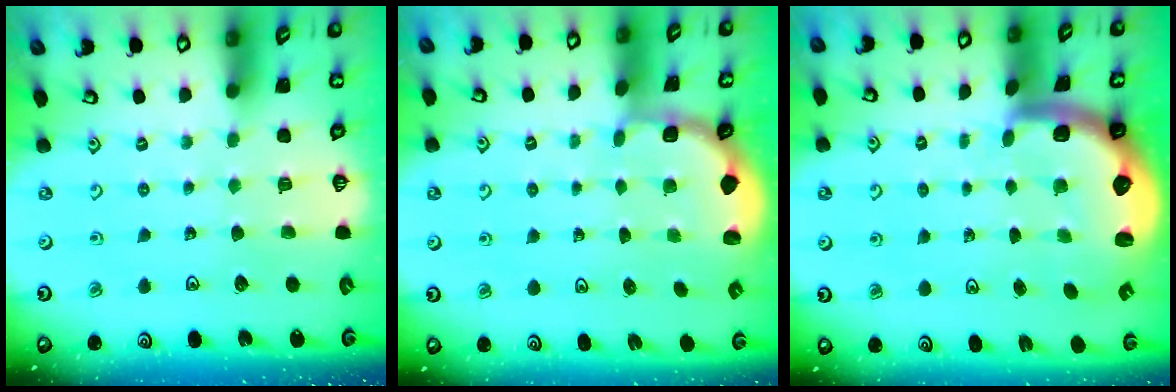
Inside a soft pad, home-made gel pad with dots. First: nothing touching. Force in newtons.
{"total": 1.9, "press": 1.8, "slide": 0.8}
{"total": 2.8, "press": 2.4, "slide": 1.4}